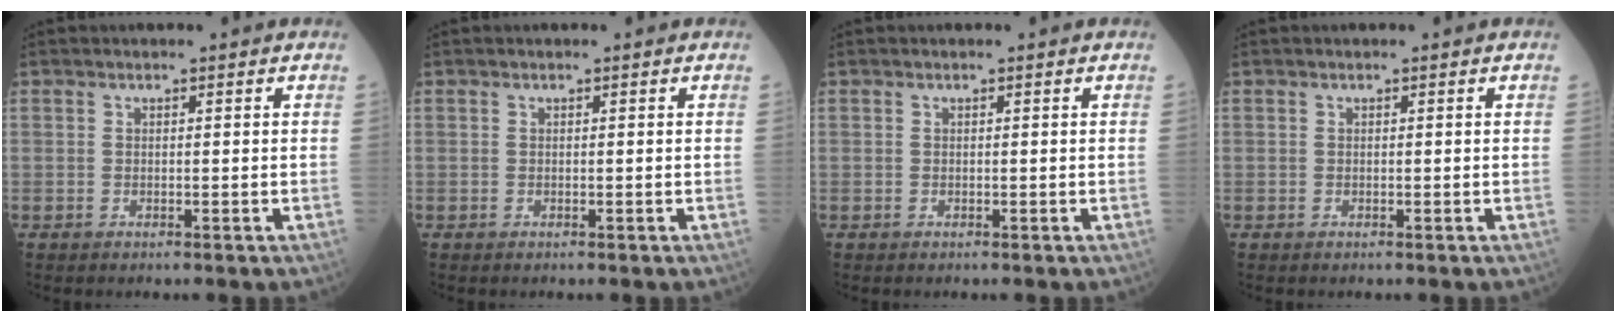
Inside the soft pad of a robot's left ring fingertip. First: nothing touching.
{"total": 0.0}
{"total": 0.0}
{"total": 0.0}